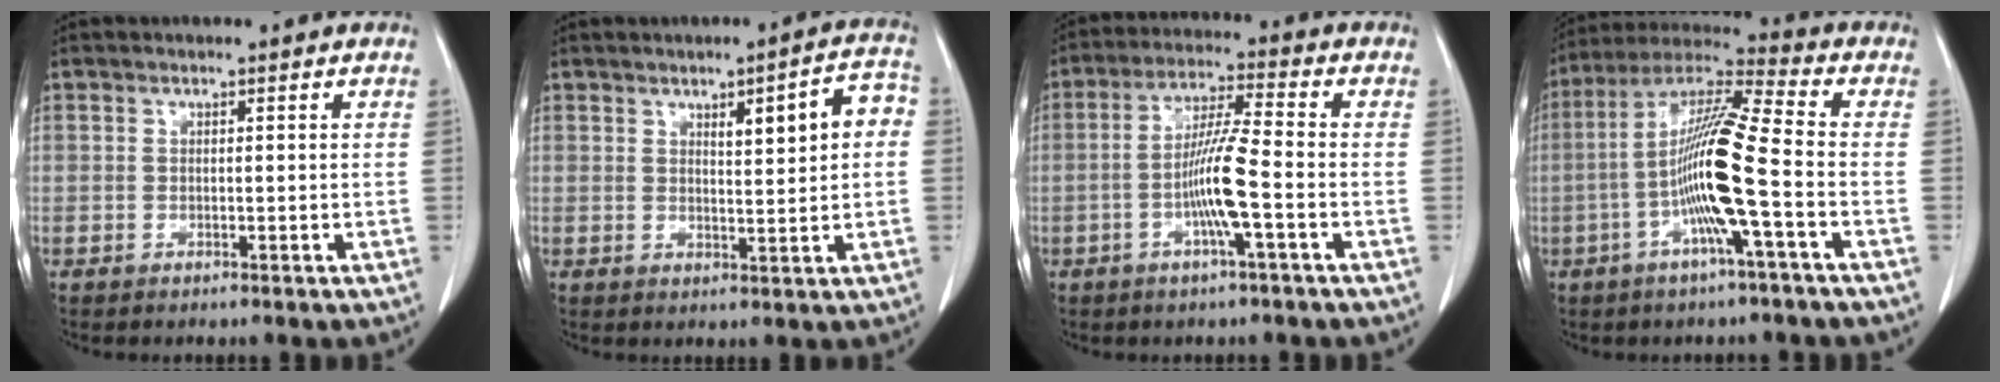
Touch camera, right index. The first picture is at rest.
{"total": 6.9, "force": [1.5, 1.3, 6.6], "torque": [-0.089, 0.018, 0.022]}
{"total": 8.3, "force": [-2.2, -0.2, 8.0], "torque": [-0.156, 0.005, -0.042]}
{"total": 13.3, "force": [-3.0, -0.4, 12.9], "torque": [-0.248, 0.009, -0.066]}